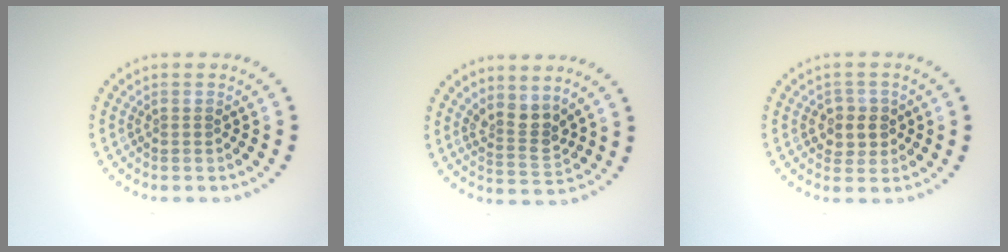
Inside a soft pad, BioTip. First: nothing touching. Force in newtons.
{"total": 2.6, "press": 2.2, "slide": 1.5}
{"total": 2.4, "press": 2.3, "slide": 0.8}